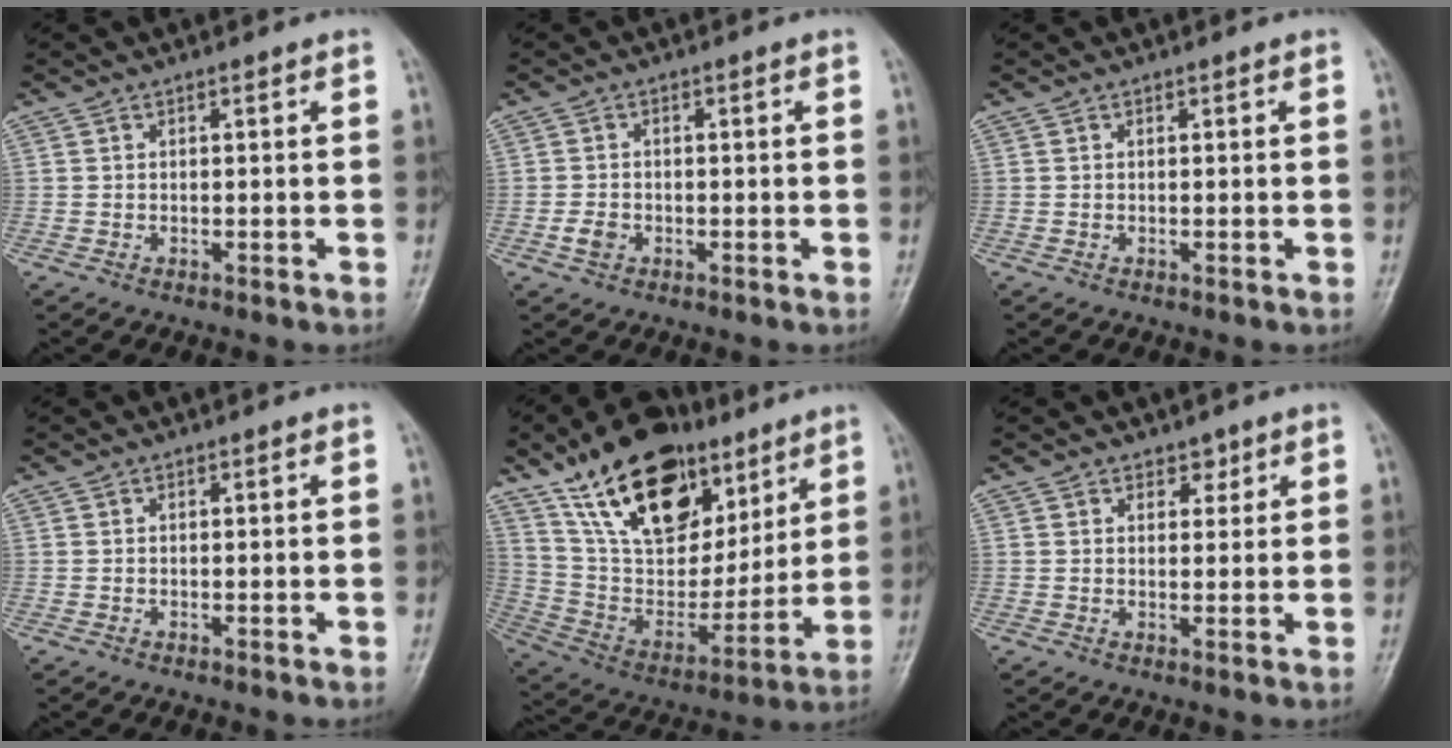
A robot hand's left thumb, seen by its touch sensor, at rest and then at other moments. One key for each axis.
{"total": 2.4, "fx": -0.9, "fy": 1.9, "fz": 1.3, "tx": -0.020, "ty": 0.005, "tz": -0.018}
{"total": 0.0}
{"total": 0.0}
{"total": 26.4, "fx": 14.8, "fy": 14.9, "fz": 16.0, "tx": -0.236, "ty": -0.034, "tz": 0.266}
{"total": 2.5, "fx": 1.6, "fy": 1.7, "fz": 0.8, "tx": 0.011, "ty": -0.008, "tz": 0.019}